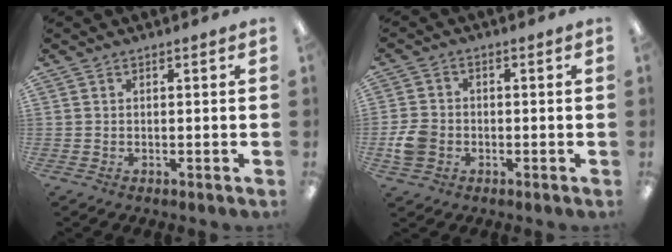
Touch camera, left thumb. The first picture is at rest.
{"total": 6.2, "force": [-1.8, 4.9, 3.3], "torque": [-0.056, 0.011, -0.032]}